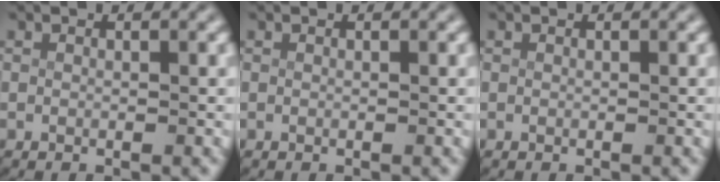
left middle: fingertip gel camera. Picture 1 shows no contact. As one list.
[{"total": 0.0}, {"total": 0.0}]